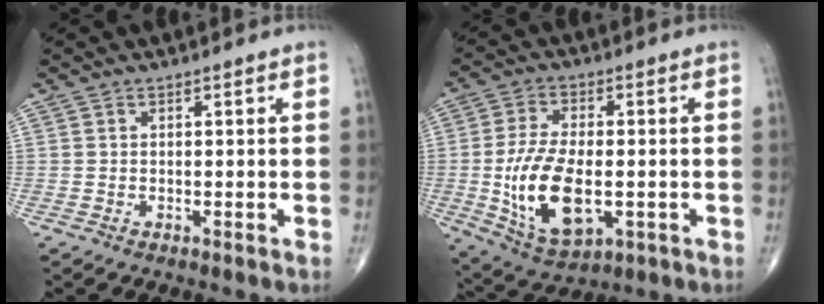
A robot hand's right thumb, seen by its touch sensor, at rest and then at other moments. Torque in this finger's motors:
{"motor_torque": [-0.50, 0.93, 0.82, 0.58, 0.48]}